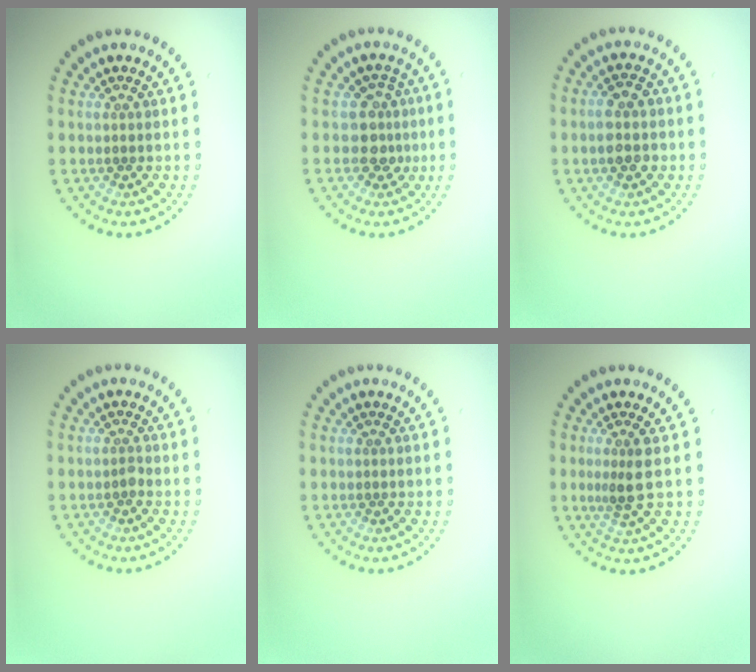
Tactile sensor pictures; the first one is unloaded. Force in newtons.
{"total": 2.3, "press": 1.9, "slide": 1.3}
{"total": 2.7, "press": 2.7, "slide": 0.1}
{"total": 0.5, "press": 0.5, "slide": 0.3}
{"total": 0.0}
{"total": 2.3, "press": 1.8, "slide": 1.4}